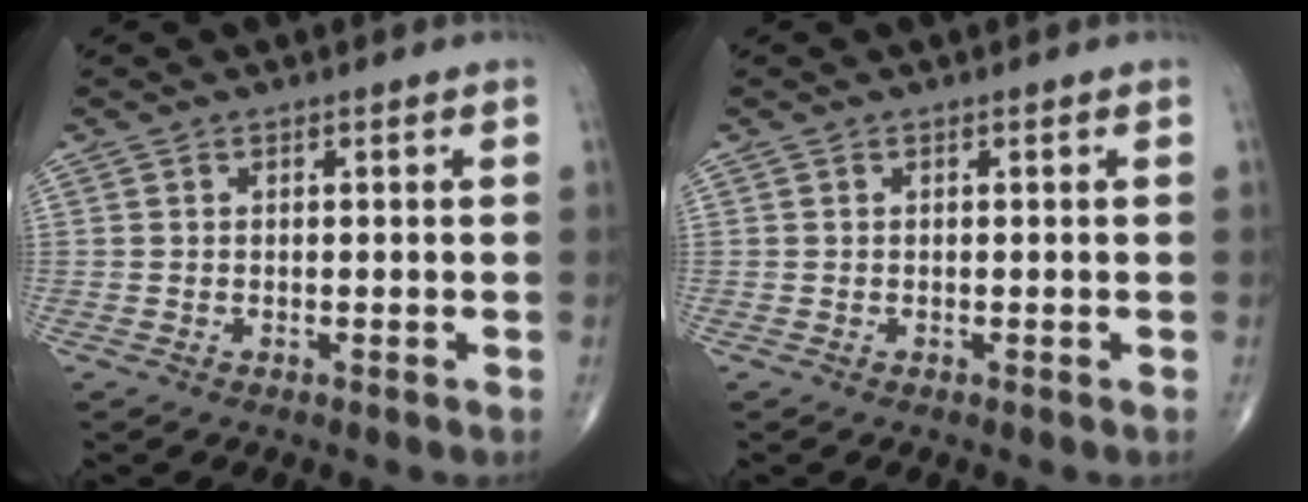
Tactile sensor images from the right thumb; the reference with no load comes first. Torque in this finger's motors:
{"motor_torque": [0.00, 0.00, 0.00, 0.00, 0.00]}